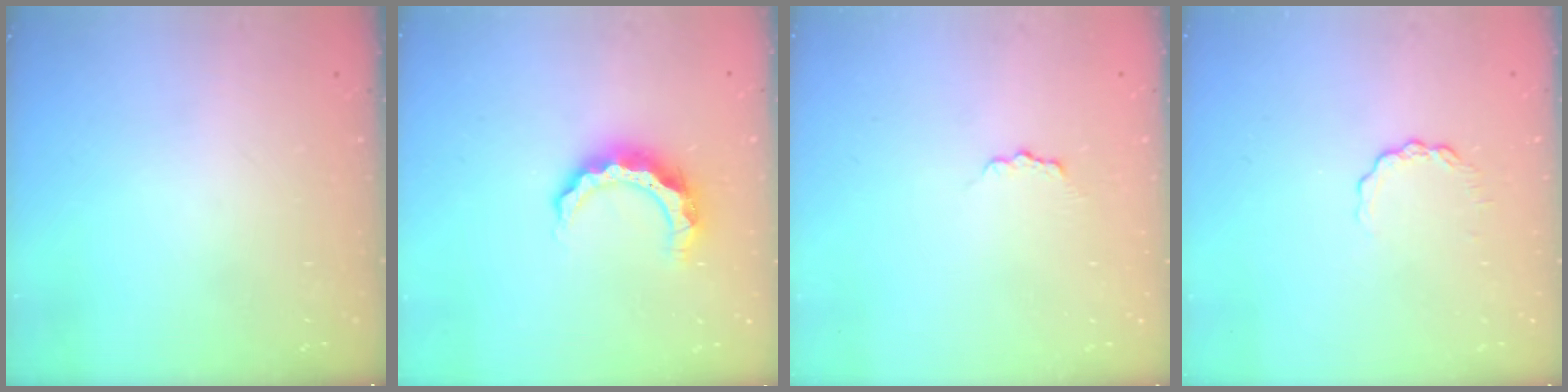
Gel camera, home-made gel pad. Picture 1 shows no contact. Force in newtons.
{"total": 8.4, "press": 8.4, "slide": 0.3}
{"total": 2.9, "press": 2.9, "slide": 0.3}
{"total": 3.5, "press": 3.5, "slide": 0.4}